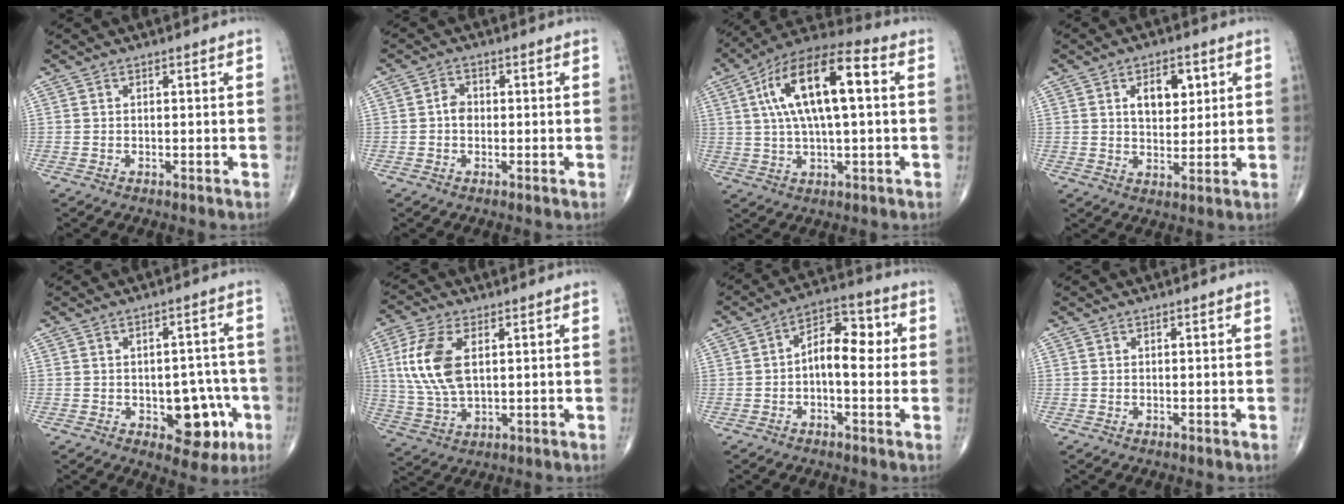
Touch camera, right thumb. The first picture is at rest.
{"total": 2.3, "force": [-0.2, 1.9, 1.4], "torque": [-0.011, 0.008, -0.012]}
{"total": 17.5, "force": [3.5, 6.3, 16.0], "torque": [-0.286, 0.030, 0.054]}
{"total": 7.6, "force": [2.6, 4.5, 5.6], "torque": [-0.058, -0.012, 0.042]}
{"total": 9.9, "force": [-3.2, 5.8, 7.4], "torque": [-0.051, 0.022, -0.033]}
{"total": 11.9, "force": [2.6, 6.2, 9.8], "torque": [-0.216, -0.005, 0.054]}
{"total": 9.2, "force": [0.0, 5.0, 7.7], "torque": [-0.091, 0.033, -0.007]}
{"total": 0.0}